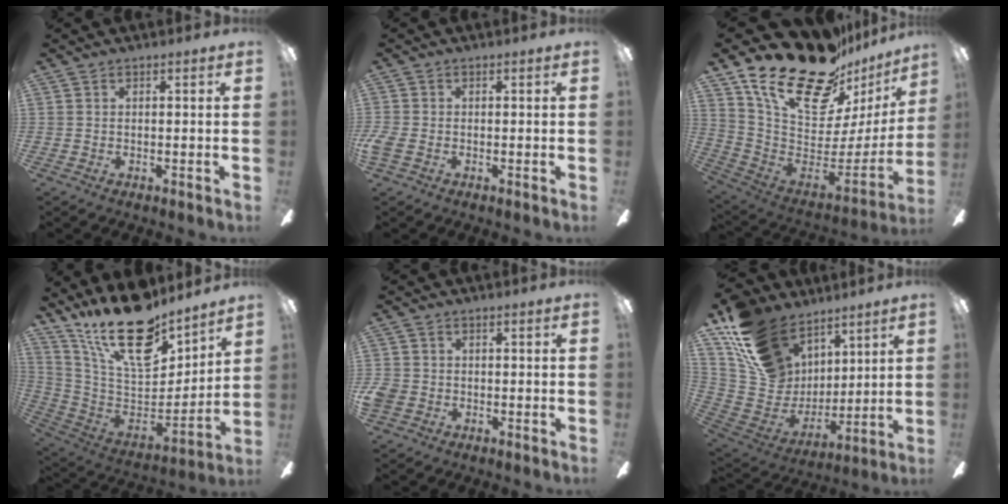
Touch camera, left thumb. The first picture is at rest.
{"total": 2.5, "force": [-0.9, 1.7, 1.5], "torque": [-0.036, -0.001, -0.019]}
{"total": 28.0, "force": [19.8, 12.7, 15.1], "torque": [-0.267, -0.138, 0.370]}
{"total": 22.7, "force": [15.8, 9.5, 13.2], "torque": [-0.231, -0.107, 0.279]}
{"total": 3.3, "force": [-1.1, 2.8, 1.1], "torque": [-0.030, 0.001, -0.021]}
{"total": 20.7, "force": [12.3, 14.1, 8.9], "torque": [-0.175, -0.063, 0.247]}